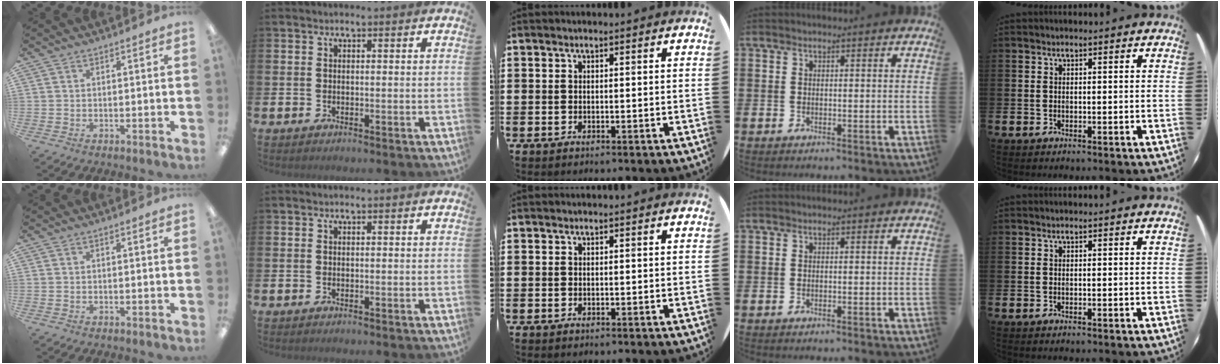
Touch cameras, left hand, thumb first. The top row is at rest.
{}